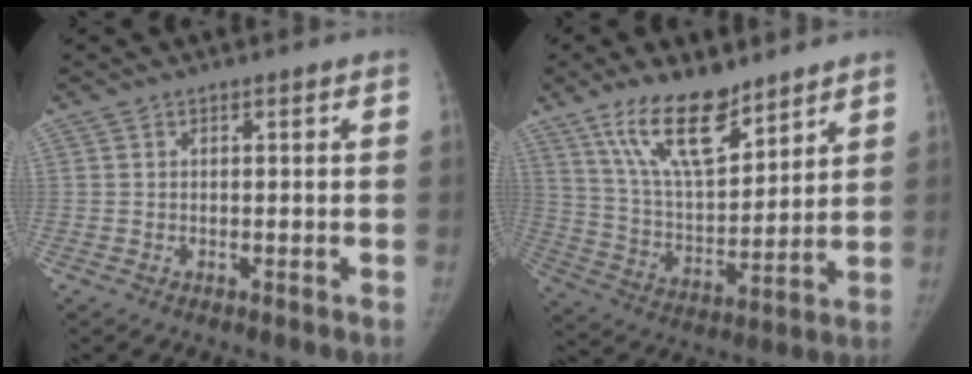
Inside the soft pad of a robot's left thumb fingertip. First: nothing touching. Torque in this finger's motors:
{"motor_torque": [0.34, 0.27, 1.49, -1.28, 0.11]}